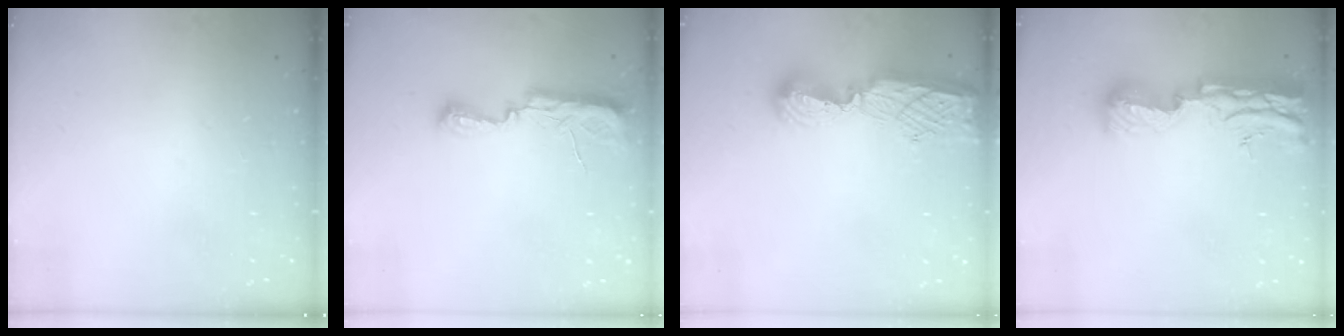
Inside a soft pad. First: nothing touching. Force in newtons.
{"total": 8.1, "press": 8.1, "slide": 1.0}
{"total": 10.7, "press": 10.7, "slide": 1.0}
{"total": 20.1, "press": 19.4, "slide": 5.5}